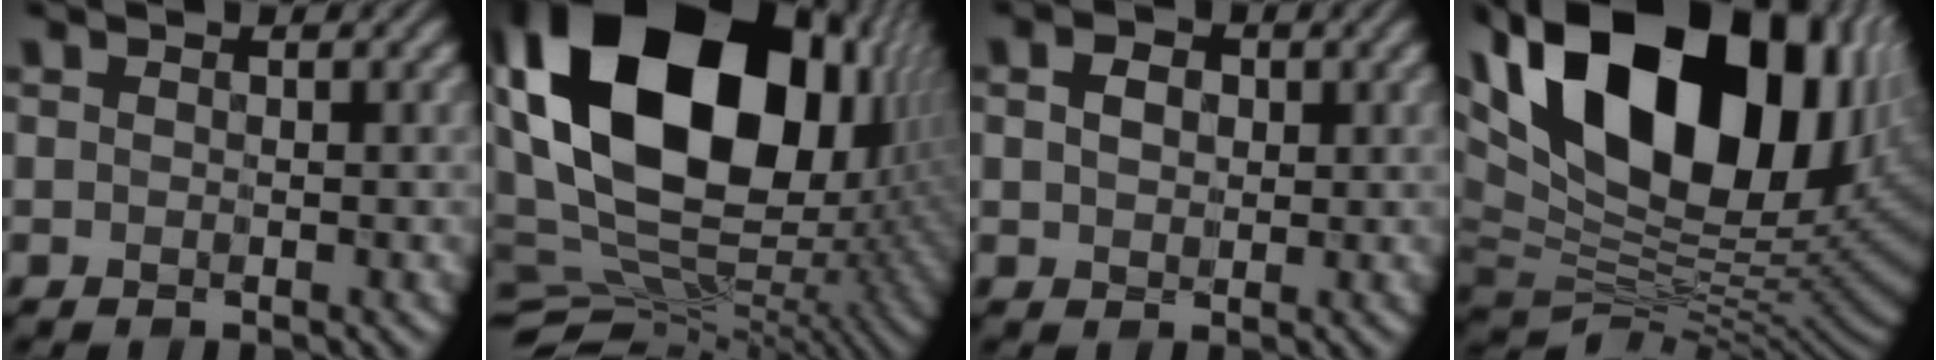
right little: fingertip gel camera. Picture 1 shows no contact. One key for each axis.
{"total": 21.8, "fx": 6.1, "fy": 14.1, "fz": 15.5, "tx": -0.330, "ty": 0.020, "tz": 0.113}
{"total": 2.1, "fx": 0.1, "fy": 1.6, "fz": 1.3, "tx": -0.030, "ty": 0.003, "tz": 0.001}
{"total": 20.9, "fx": 7.7, "fy": 12.5, "fz": 14.9, "tx": -0.260, "ty": 0.023, "tz": 0.143}